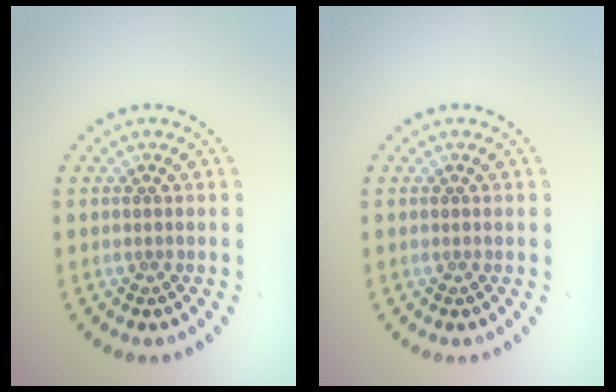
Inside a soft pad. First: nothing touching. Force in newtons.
{"total": 0.0}